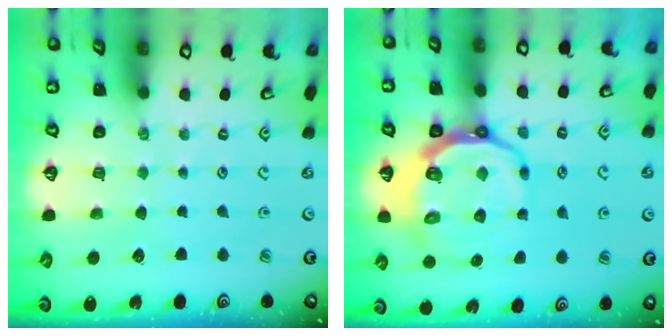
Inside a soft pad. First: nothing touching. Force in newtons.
{"total": 11.5, "press": 10.8, "slide": 3.9}